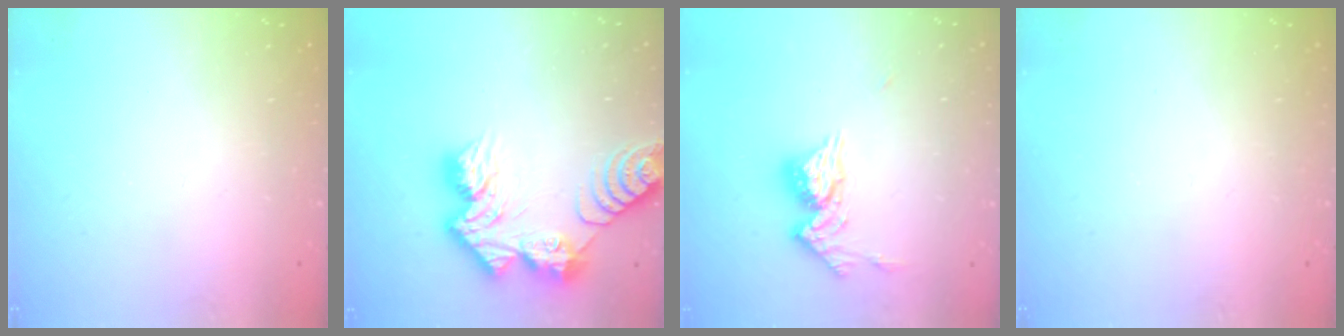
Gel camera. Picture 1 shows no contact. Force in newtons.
{"total": 13.5, "press": 13.5, "slide": 1.1}
{"total": 10.6, "press": 10.5, "slide": 0.9}
{"total": 0.0}